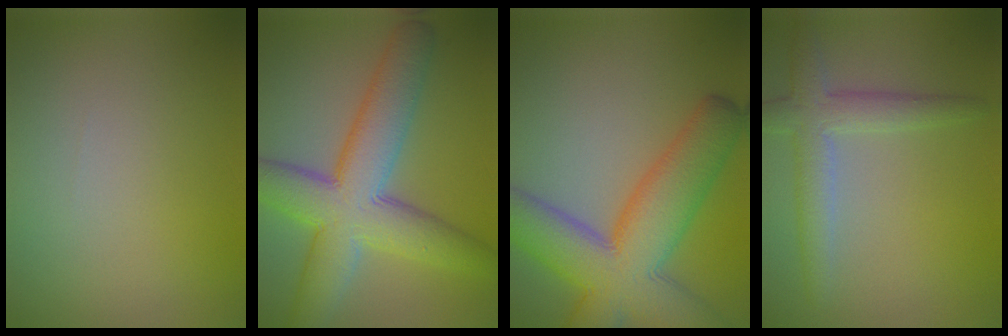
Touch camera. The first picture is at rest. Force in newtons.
{"total": 9.4, "press": 9.4, "slide": 0.5}
{"total": 10.8, "press": 10.8, "slide": 0.5}
{"total": 3.7, "press": 3.7, "slide": 0.2}